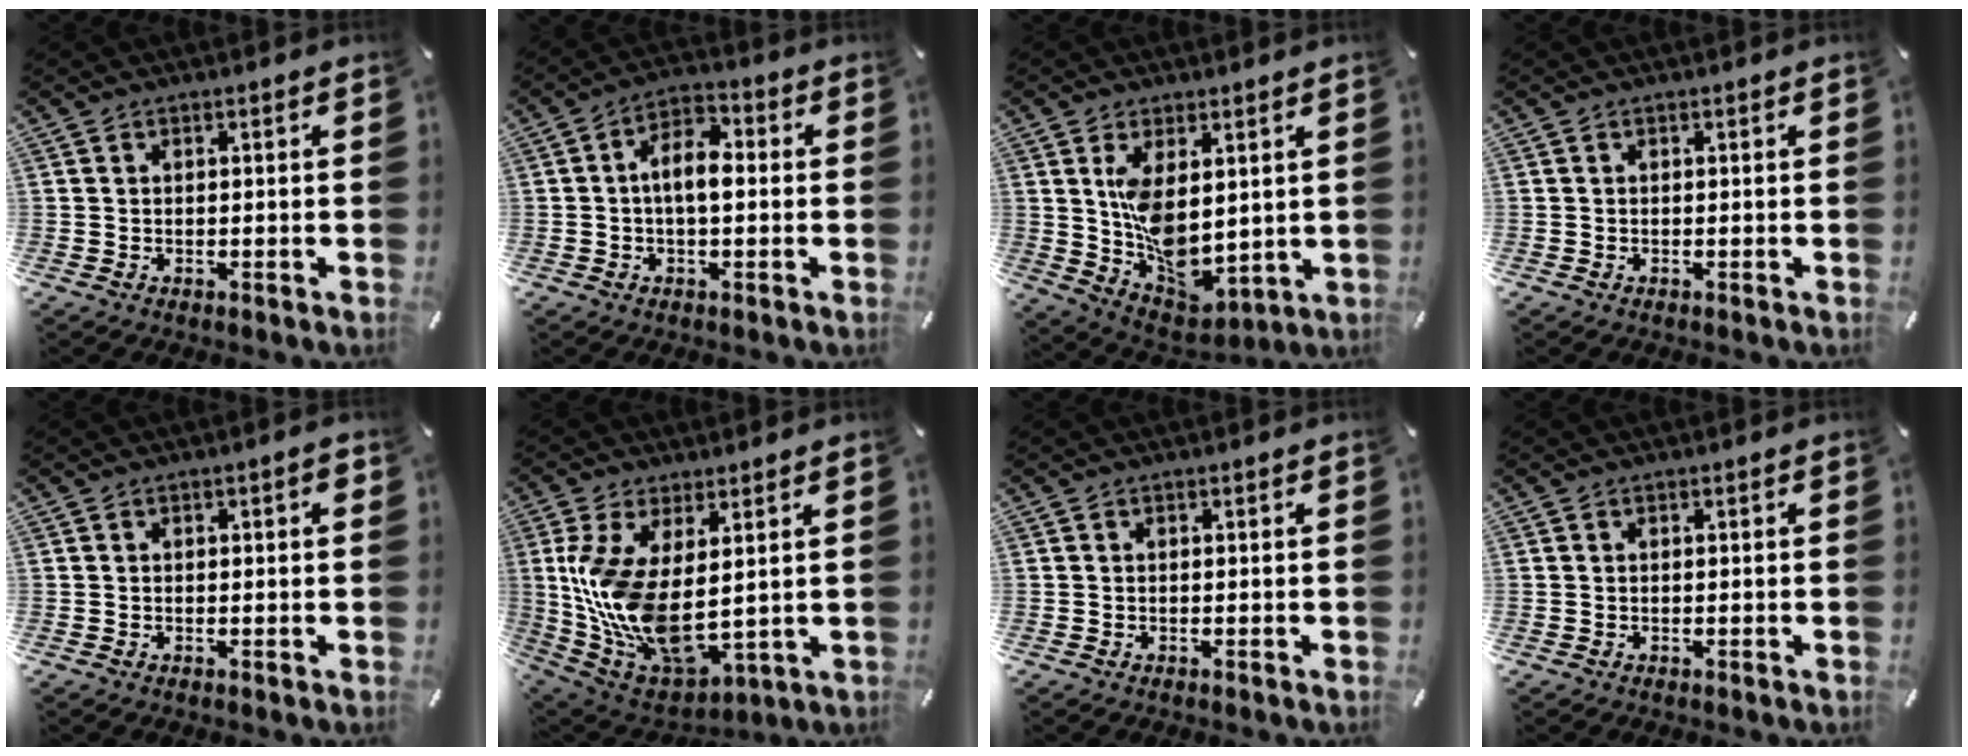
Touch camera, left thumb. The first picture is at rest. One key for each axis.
{"total": 7.5, "fx": -0.5, "fy": 3.9, "fz": 6.4, "tx": -0.111, "ty": 0.013, "tz": -0.010}
{"total": 10.0, "fx": 2.7, "fy": 6.3, "fz": 7.3, "tx": -0.130, "ty": -0.031, "tz": 0.057}
{"total": 0.0}
{"total": 1.6, "fx": 0.3, "fy": 0.6, "fz": 1.5, "tx": -0.028, "ty": 0.006, "tz": 0.003}
{"total": 14.4, "fx": 2.6, "fy": 7.4, "fz": 12.0, "tx": -0.258, "ty": -0.035, "tz": 0.057}
{"total": 0.0}
{"total": 0.0}